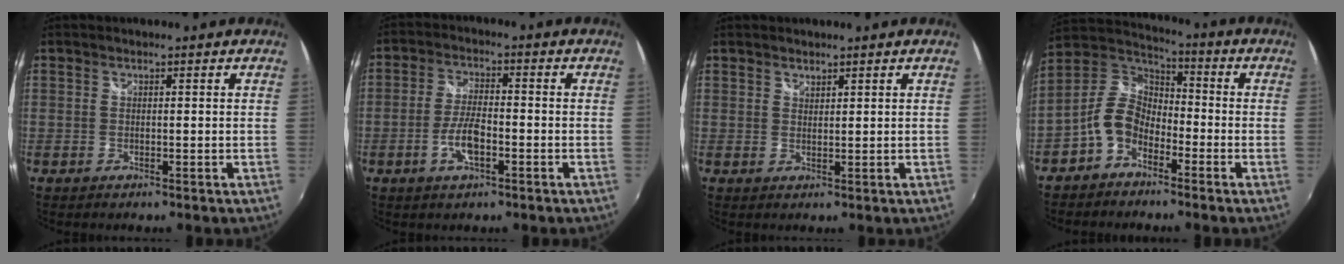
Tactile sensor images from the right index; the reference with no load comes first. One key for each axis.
{"total": 6.2, "fx": -2.4, "fy": 2.1, "fz": 5.3, "tx": -0.111, "ty": 0.001, "tz": -0.046}
{"total": 1.3, "fx": 1.1, "fy": 0.5, "fz": 0.2, "tx": 0.000, "ty": 0.001, "tz": 0.020}
{"total": 9.6, "fx": -5.0, "fy": 6.3, "fz": 5.3, "tx": -0.111, "ty": 0.025, "tz": -0.101}